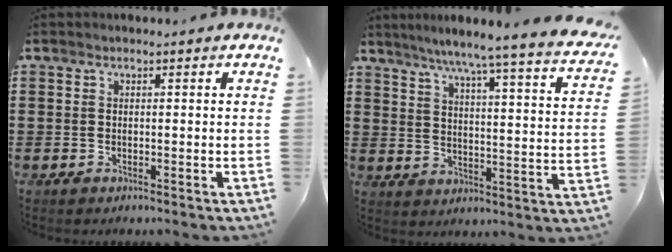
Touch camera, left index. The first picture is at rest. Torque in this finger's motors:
{"motor_torque": [2.14, 0.00, 0.45, 0.15]}